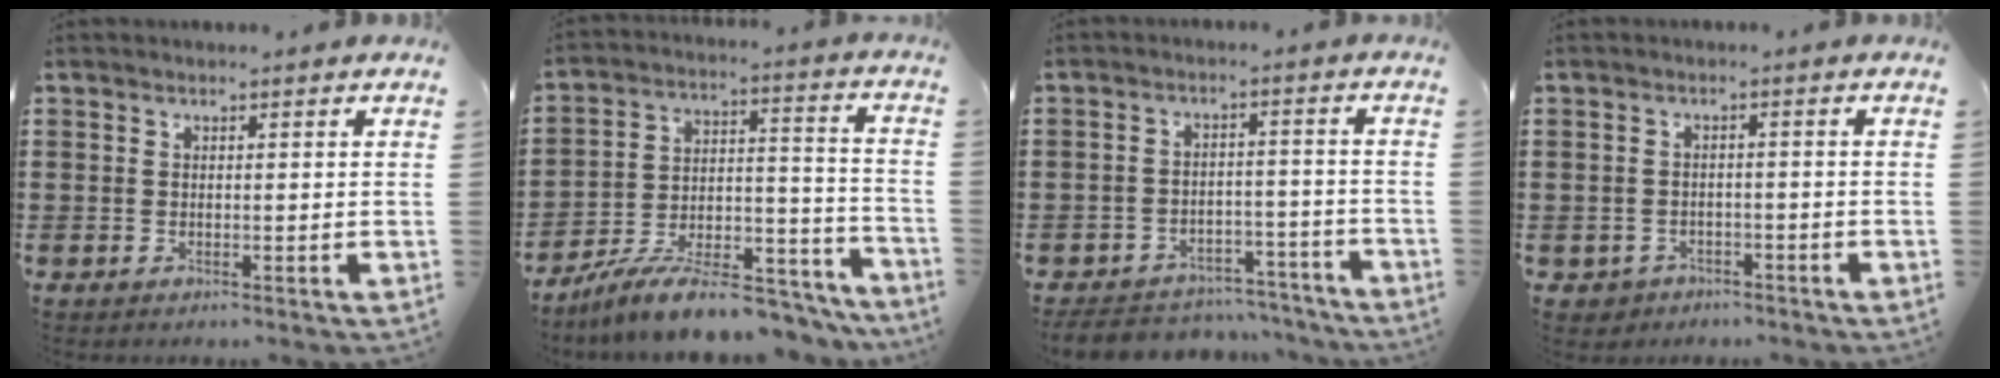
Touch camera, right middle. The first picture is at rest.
{"total": 10.3, "force": [-9.0, 1.6, 4.7], "torque": [-0.073, 0.025, -0.172]}
{"total": 5.6, "force": [-5.4, 1.2, 0.8], "torque": [-0.015, 0.013, -0.108]}
{"total": 1.7, "force": [-1.5, 0.8, -0.2], "torque": [-0.005, 0.002, -0.036]}